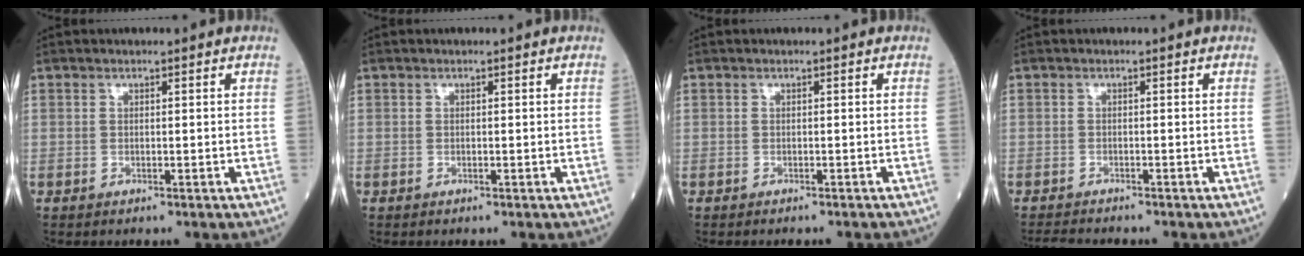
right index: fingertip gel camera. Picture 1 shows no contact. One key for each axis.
{"total": 0.0}
{"total": 2.4, "fx": -2.2, "fy": 0.1, "fz": 0.9, "tx": -0.012, "ty": -0.003, "tz": -0.024}
{"total": 2.7, "fx": -2.6, "fy": 0.0, "fz": 0.5, "tx": -0.011, "ty": -0.014, "tz": -0.043}